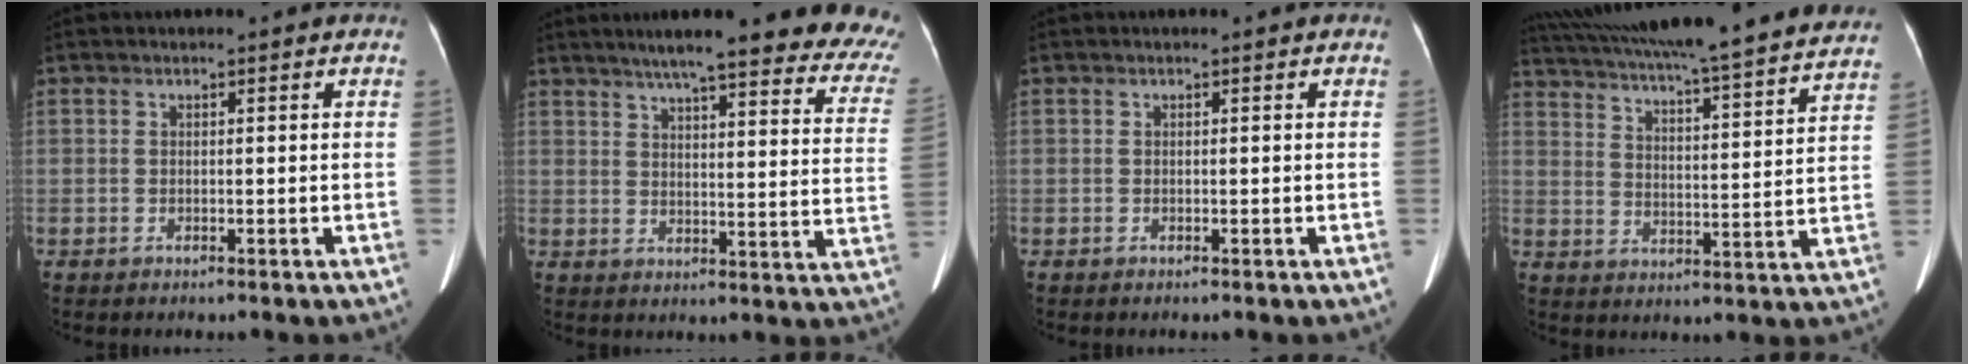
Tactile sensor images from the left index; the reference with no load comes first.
{"total": 24.5, "force": [20.1, 3.0, 13.7], "torque": [-0.167, -0.030, 0.230]}
{"total": 0.0}
{"total": 31.1, "force": [27.9, 2.1, 13.6], "torque": [-0.232, -0.028, 0.365]}